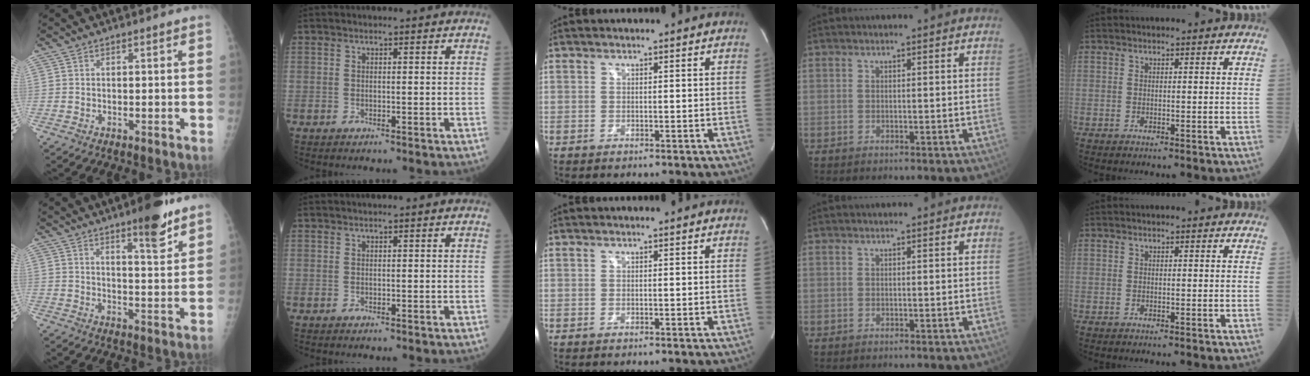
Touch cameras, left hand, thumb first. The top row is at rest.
{"thumb": {"total": 9.0, "force": [6.1, 1.9, 6.3], "torque": [-0.076, -0.040, 0.088]}}